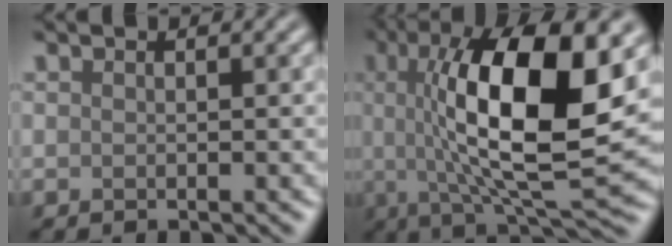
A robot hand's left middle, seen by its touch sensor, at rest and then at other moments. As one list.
[{"total": 13.6, "force": [2.2, 4.0, 12.8], "torque": [-0.196, 0.003, 0.037]}]